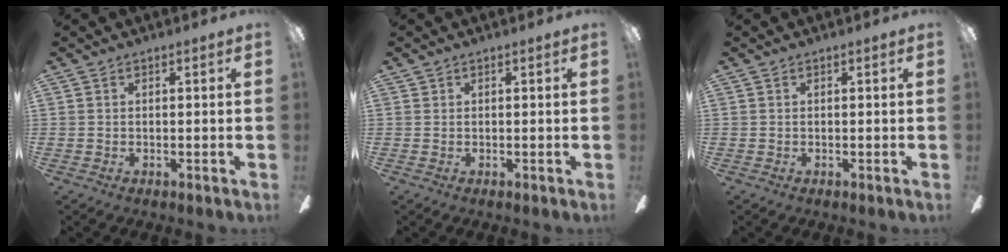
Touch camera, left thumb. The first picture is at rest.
{"total": 0.0}
{"total": 0.0}